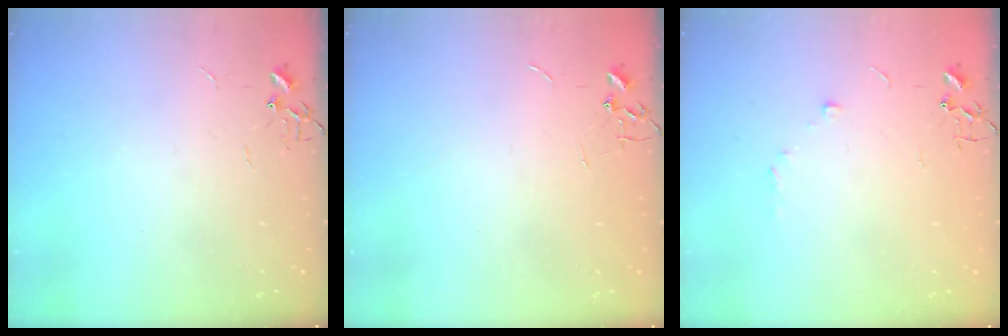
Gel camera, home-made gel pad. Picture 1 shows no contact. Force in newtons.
{"total": 0.0}
{"total": 5.6, "press": 5.6, "slide": 0.5}